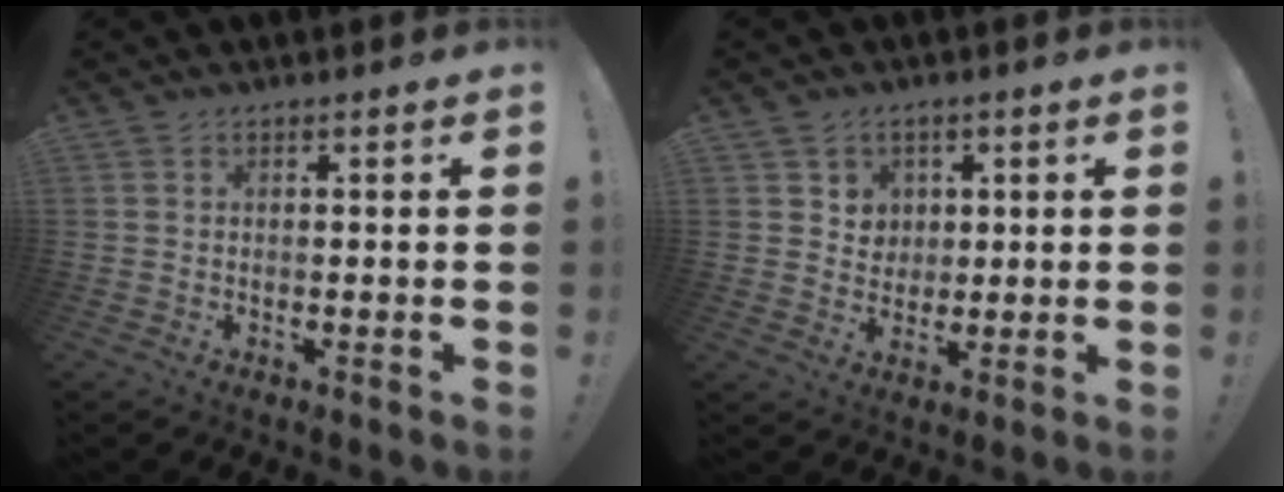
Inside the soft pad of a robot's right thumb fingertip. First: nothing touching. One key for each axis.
{"total": 5.3, "fx": 2.3, "fy": 4.8, "fz": 0.4, "tx": 0.002, "ty": -0.022, "tz": 0.042}